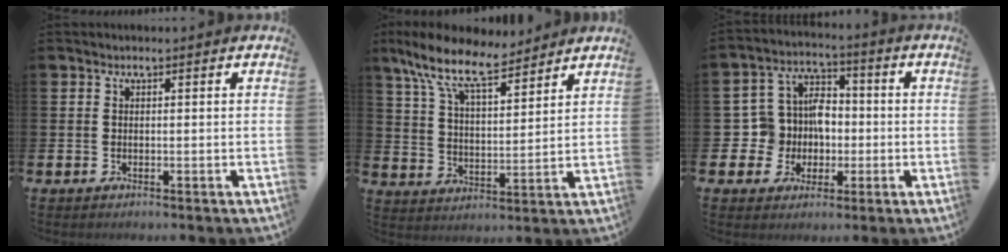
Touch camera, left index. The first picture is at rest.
{"total": 10.4, "force": [8.5, 3.3, 4.9], "torque": [-0.123, -0.045, 0.151]}
{"total": 7.5, "force": [0.0, 7.0, 2.6], "torque": [-0.086, 0.000, -0.003]}